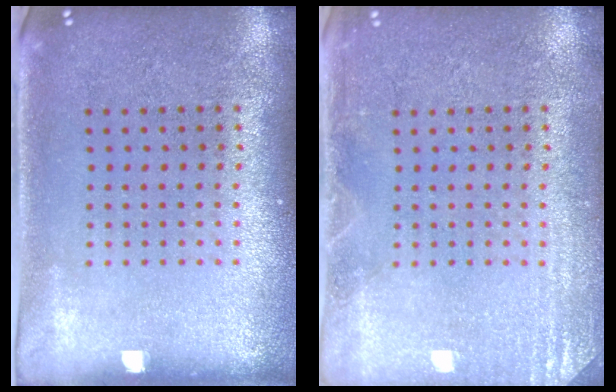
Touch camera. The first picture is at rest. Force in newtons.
{"total": 2.2, "press": 2.1, "slide": 0.3}